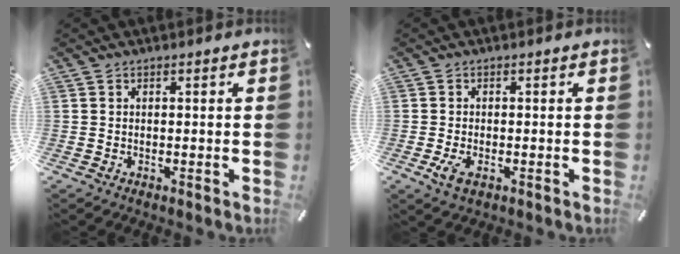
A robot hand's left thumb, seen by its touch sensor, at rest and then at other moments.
{"total": 3.3, "force": [-0.9, 1.7, 2.6], "torque": [-0.063, -0.005, -0.019]}